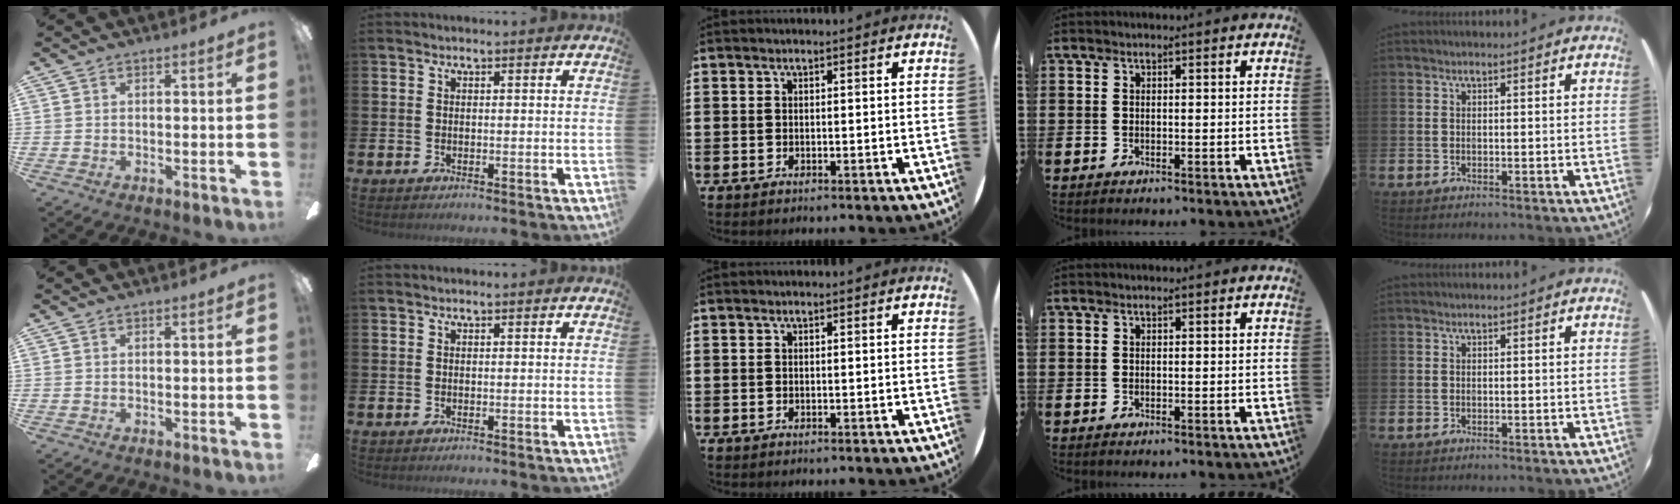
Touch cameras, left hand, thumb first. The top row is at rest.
{}